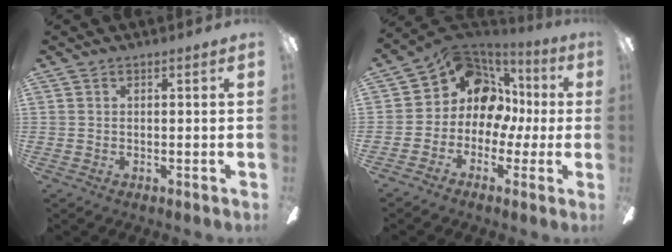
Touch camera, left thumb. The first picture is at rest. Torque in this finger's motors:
{"motor_torque": [0.13, 0.44, -0.15, 0.27, 0.03]}